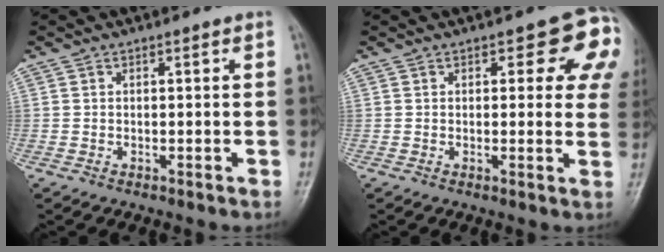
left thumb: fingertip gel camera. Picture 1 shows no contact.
{"total": 9.5, "force": [4.0, 4.4, 7.4], "torque": [-0.030, -0.009, 0.037]}